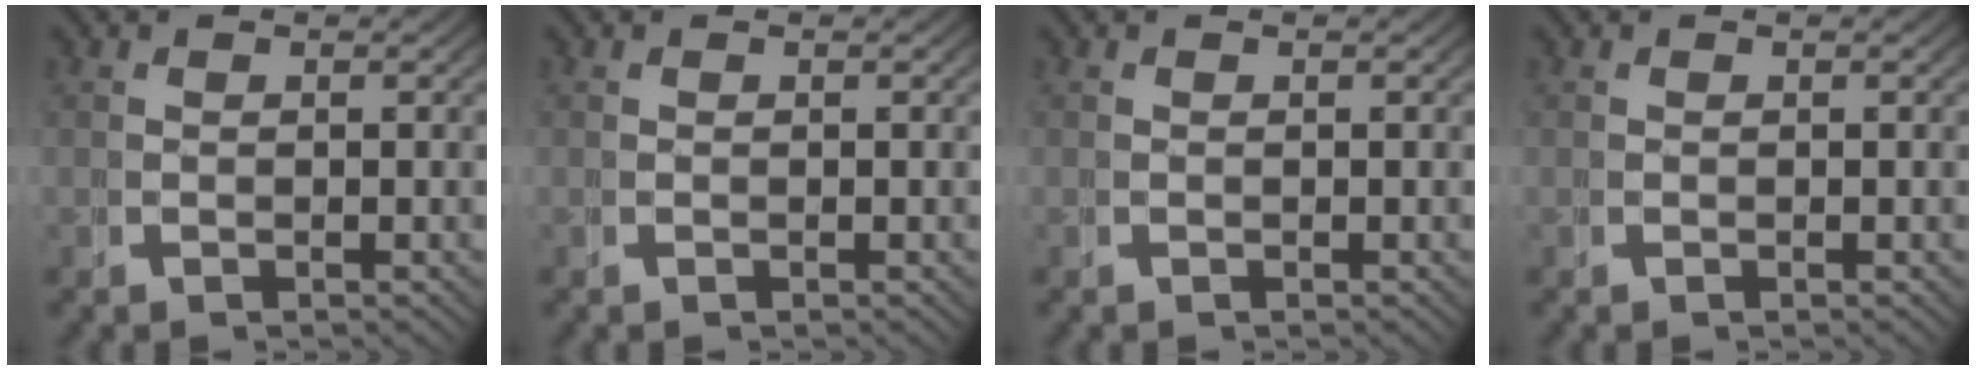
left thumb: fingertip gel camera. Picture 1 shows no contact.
{"total": 0.0}
{"total": 0.0}
{"total": 0.0}